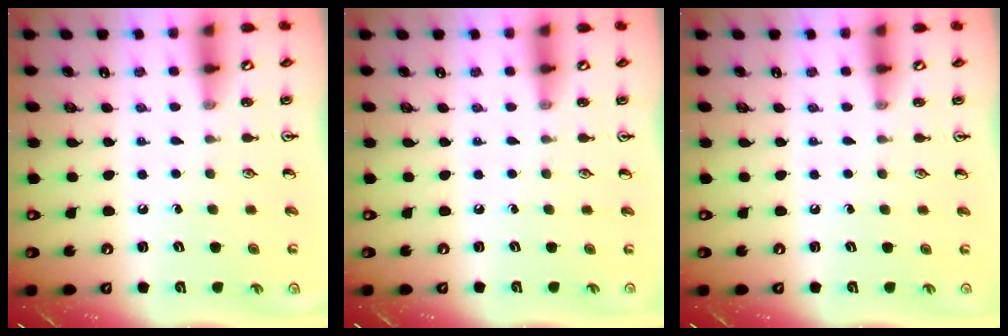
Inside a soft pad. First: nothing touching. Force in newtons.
{"total": 0.0}
{"total": 0.0}